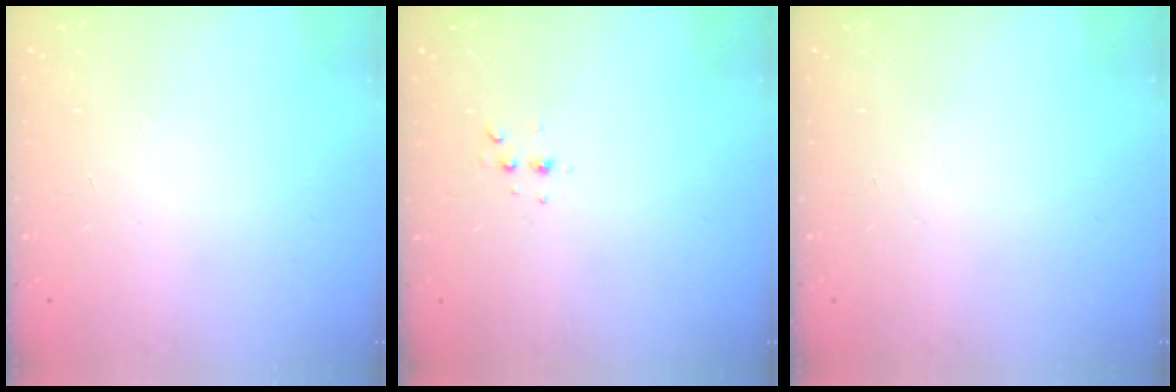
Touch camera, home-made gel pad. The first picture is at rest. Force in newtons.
{"total": 2.8, "press": 2.8, "slide": 0.7}
{"total": 0.0}